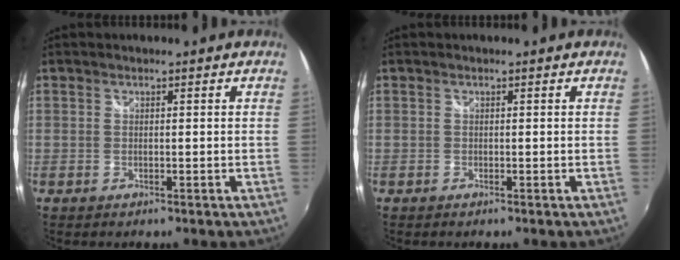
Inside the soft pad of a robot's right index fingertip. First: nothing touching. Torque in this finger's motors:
{"motor_torque": [0.00, 0.00, 0.03, 0.00]}